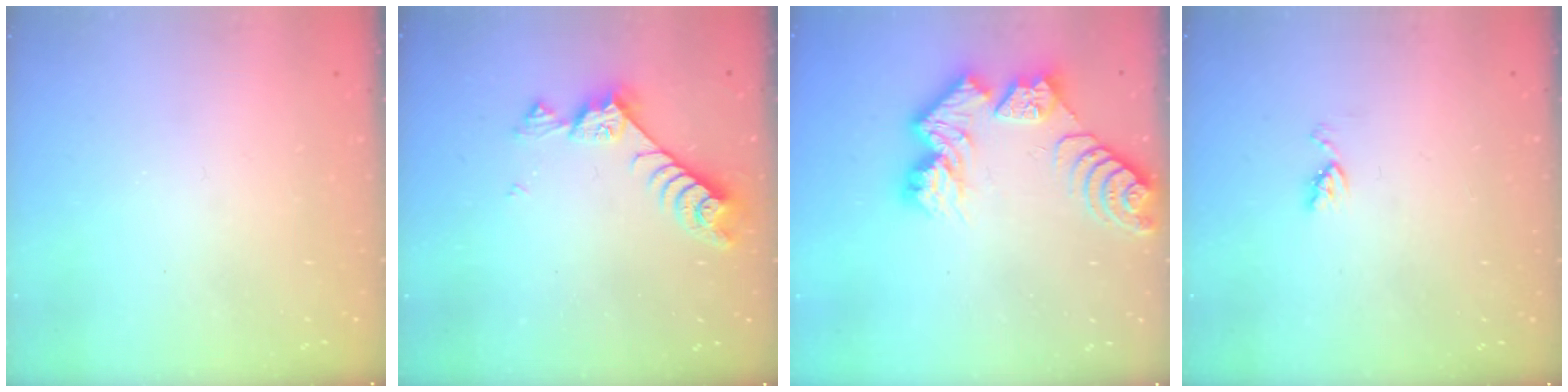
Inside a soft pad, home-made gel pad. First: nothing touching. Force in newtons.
{"total": 8.5, "press": 8.4, "slide": 1.4}
{"total": 12.7, "press": 12.6, "slide": 1.0}
{"total": 4.0, "press": 4.0, "slide": 0.6}